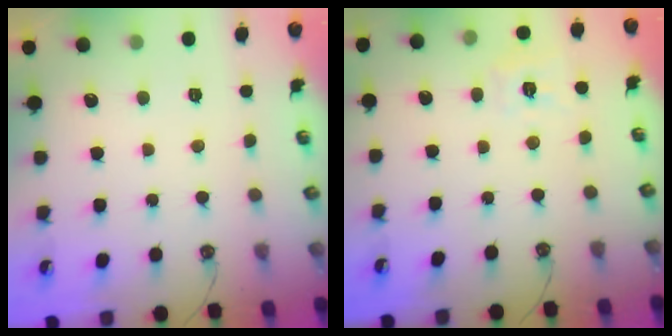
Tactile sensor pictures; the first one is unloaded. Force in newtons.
{"total": 7.0, "press": 7.0, "slide": 0.7}